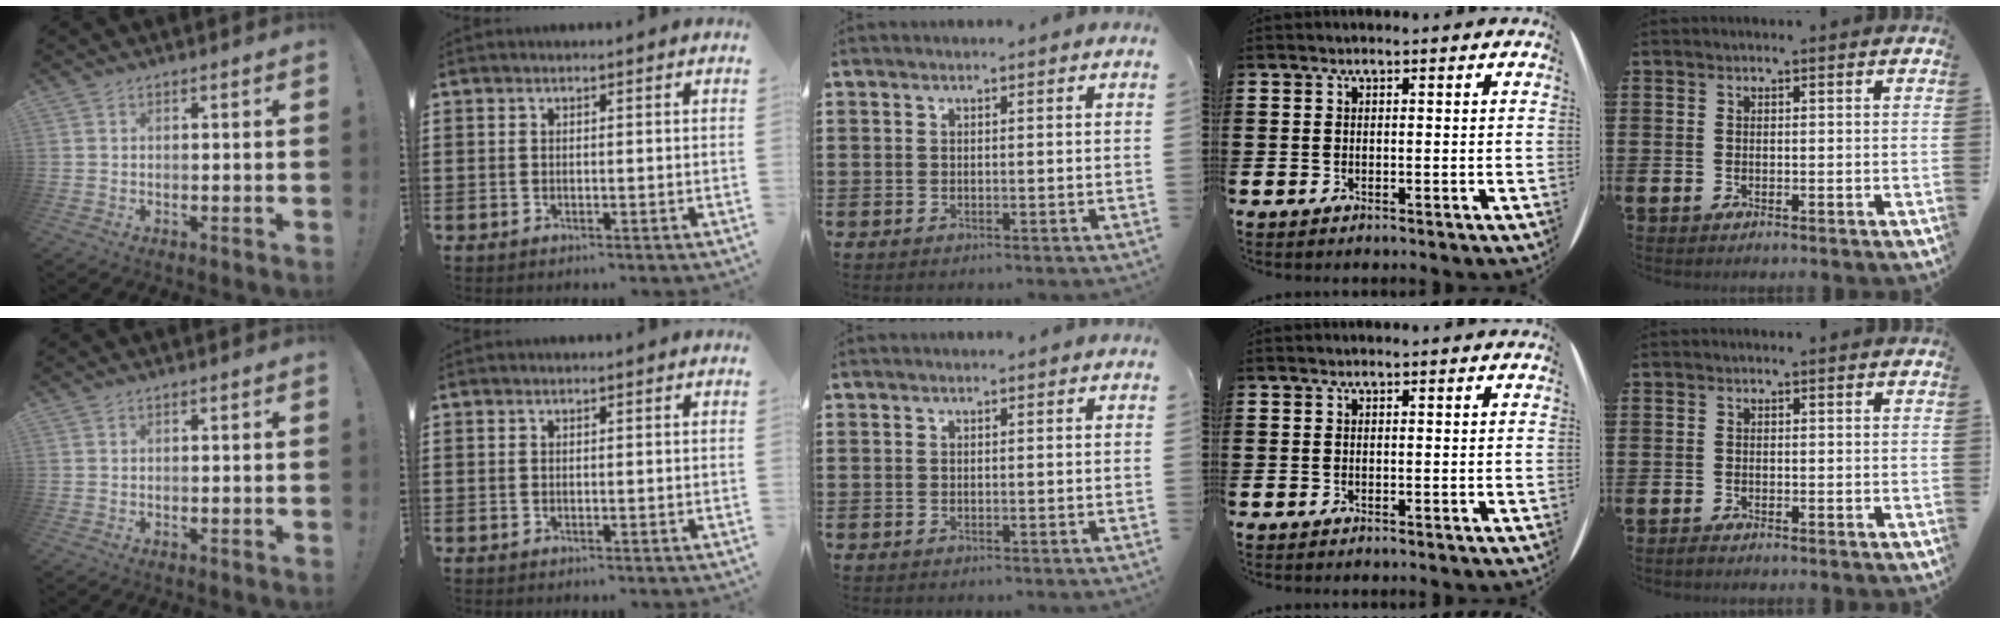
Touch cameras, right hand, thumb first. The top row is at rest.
{"little": {"total": 0.5, "force": [-0.4, 0.1, 0.3], "torque": [-0.007, -0.002, -0.008]}}